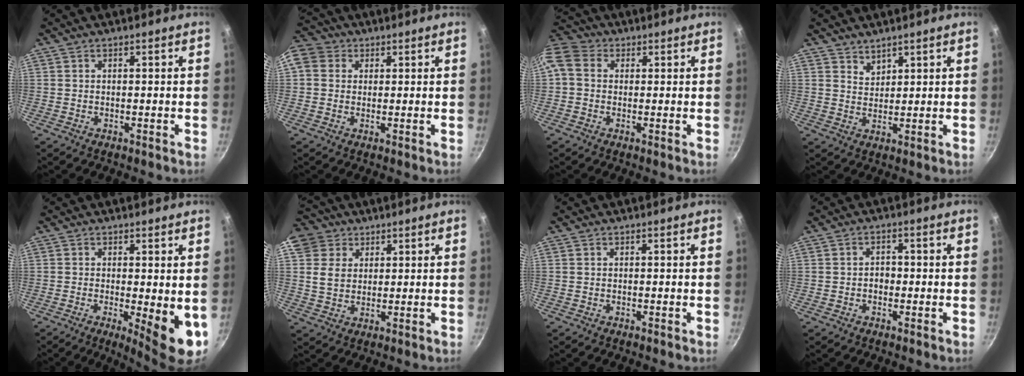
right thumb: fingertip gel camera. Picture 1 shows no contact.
{"total": 8.5, "force": [2.0, 7.4, 3.8], "torque": [-0.065, 0.016, 0.022]}
{"total": 9.3, "force": [0.9, 7.7, 5.1], "torque": [-0.112, 0.029, 0.002]}
{"total": 2.7, "force": [2.3, 1.3, 0.5], "torque": [-0.001, -0.008, 0.044]}
{"total": 8.5, "force": [-1.1, 2.2, 8.1], "torque": [-0.099, -0.012, -0.007]}
{"total": 9.7, "force": [4.2, 8.0, 3.7], "torque": [-0.053, -0.004, 0.070]}
{"total": 0.0}
{"total": 2.8, "force": [-0.5, 2.2, 1.7], "torque": [-0.007, 0.011, -0.010]}